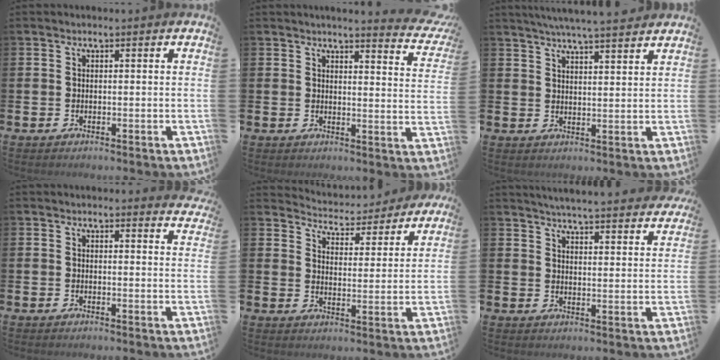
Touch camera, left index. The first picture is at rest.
{"total": 3.7, "force": [3.6, -0.1, 0.7], "torque": [-0.009, -0.034, 0.056]}
{"total": 5.6, "force": [5.4, -0.3, 1.4], "torque": [-0.040, -0.021, 0.097]}
{"total": 1.8, "force": [1.8, 0.1, 0.0], "torque": [-0.002, -0.007, 0.032]}
{"total": 5.2, "force": [5.1, 1.0, 0.1], "torque": [-0.026, -0.044, 0.085]}
{"total": 5.2, "force": [5.2, -0.1, 0.6], "torque": [-0.027, -0.038, 0.090]}